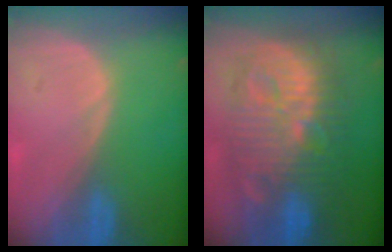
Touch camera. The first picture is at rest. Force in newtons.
{"total": 13.8, "press": 13.7, "slide": 1.3}